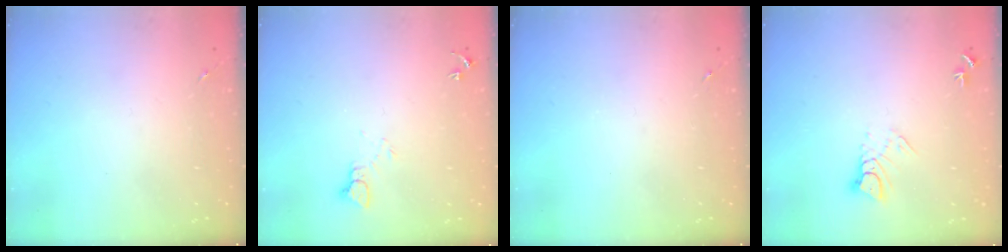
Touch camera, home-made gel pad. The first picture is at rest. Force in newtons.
{"total": 4.2, "press": 4.1, "slide": 0.4}
{"total": 0.0}
{"total": 5.5, "press": 5.5, "slide": 0.4}